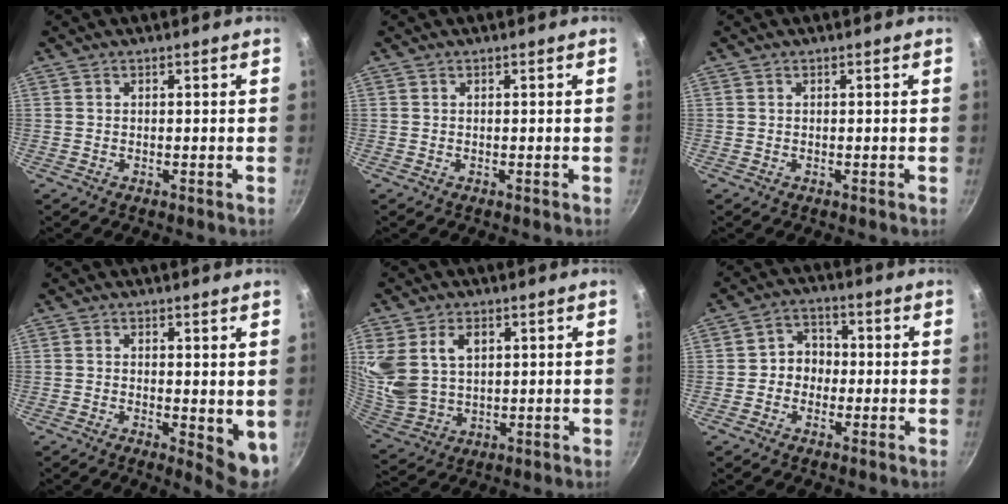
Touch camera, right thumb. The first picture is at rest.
{"total": 0.0}
{"total": 0.0}
{"total": 6.1, "force": [-0.1, 2.5, 5.5], "torque": [-0.069, -0.013, 0.001]}
{"total": 12.5, "force": [4.3, 8.7, 7.9], "torque": [-0.150, -0.027, 0.098]}
{"total": 5.6, "force": [-0.6, 4.9, 2.7], "torque": [-0.002, 0.019, -0.019]}